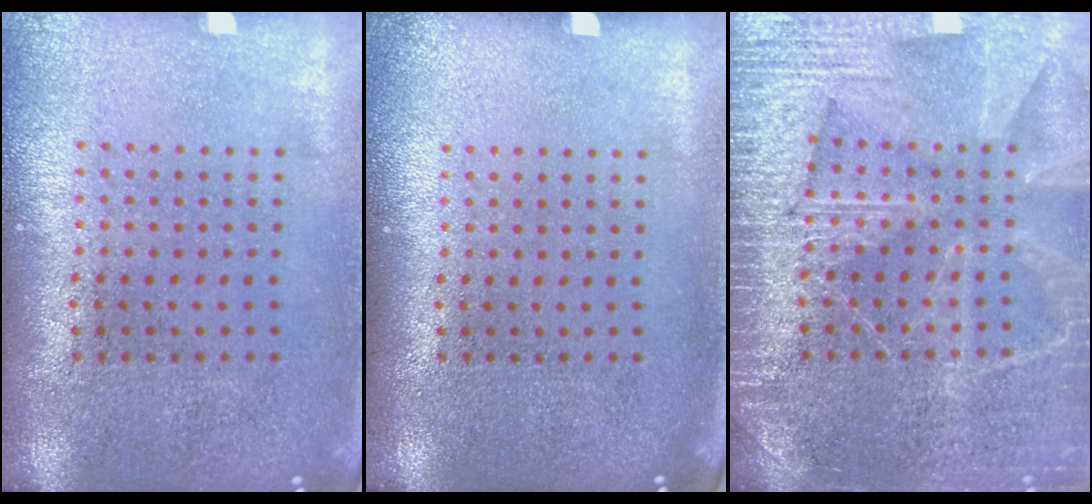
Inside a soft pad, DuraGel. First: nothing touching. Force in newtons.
{"total": 0.0}
{"total": 6.5, "press": 6.5, "slide": 0.8}